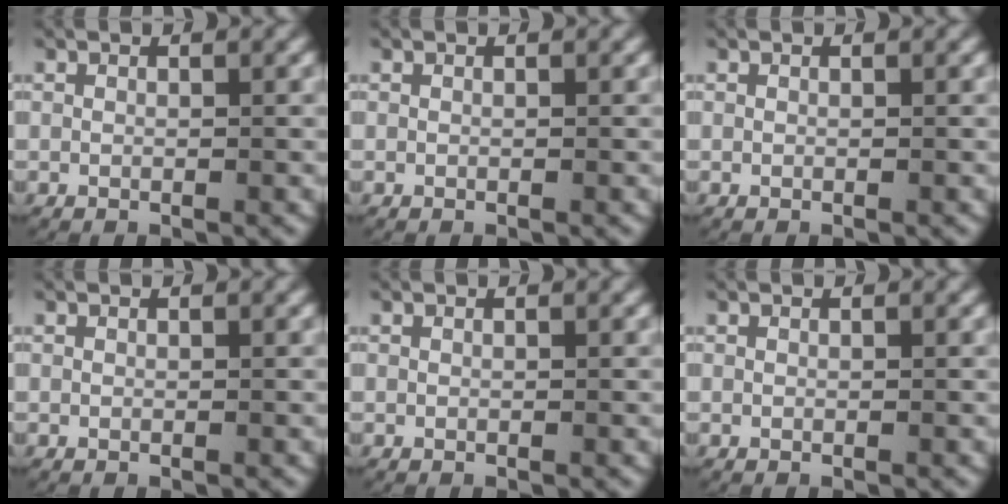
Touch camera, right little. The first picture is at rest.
{"total": 0.0}
{"total": 0.0}
{"total": 0.0}
{"total": 0.0}
{"total": 0.0}